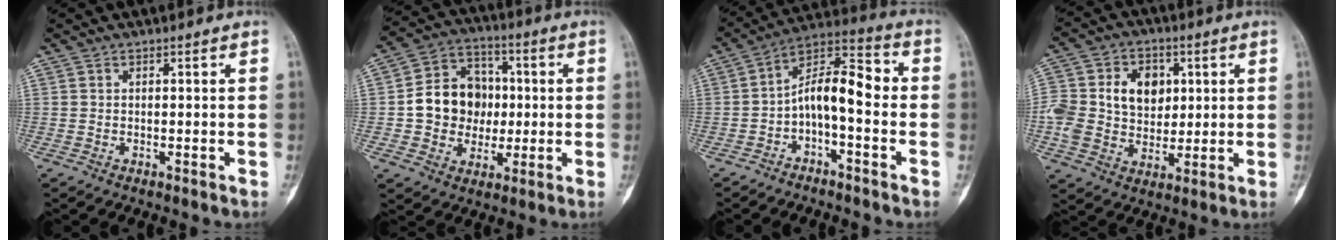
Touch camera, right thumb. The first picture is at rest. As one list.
[{"total": 13.1, "force": [-0.1, 11.2, 6.8], "torque": [-0.072, 0.025, -0.002]}, {"total": 10.6, "force": [-2.1, 4.7, 9.3], "torque": [-0.145, 0.061, -0.044]}, {"total": 16.8, "force": [2.7, 13.0, 10.2], "torque": [-0.185, 0.014, 0.056]}]